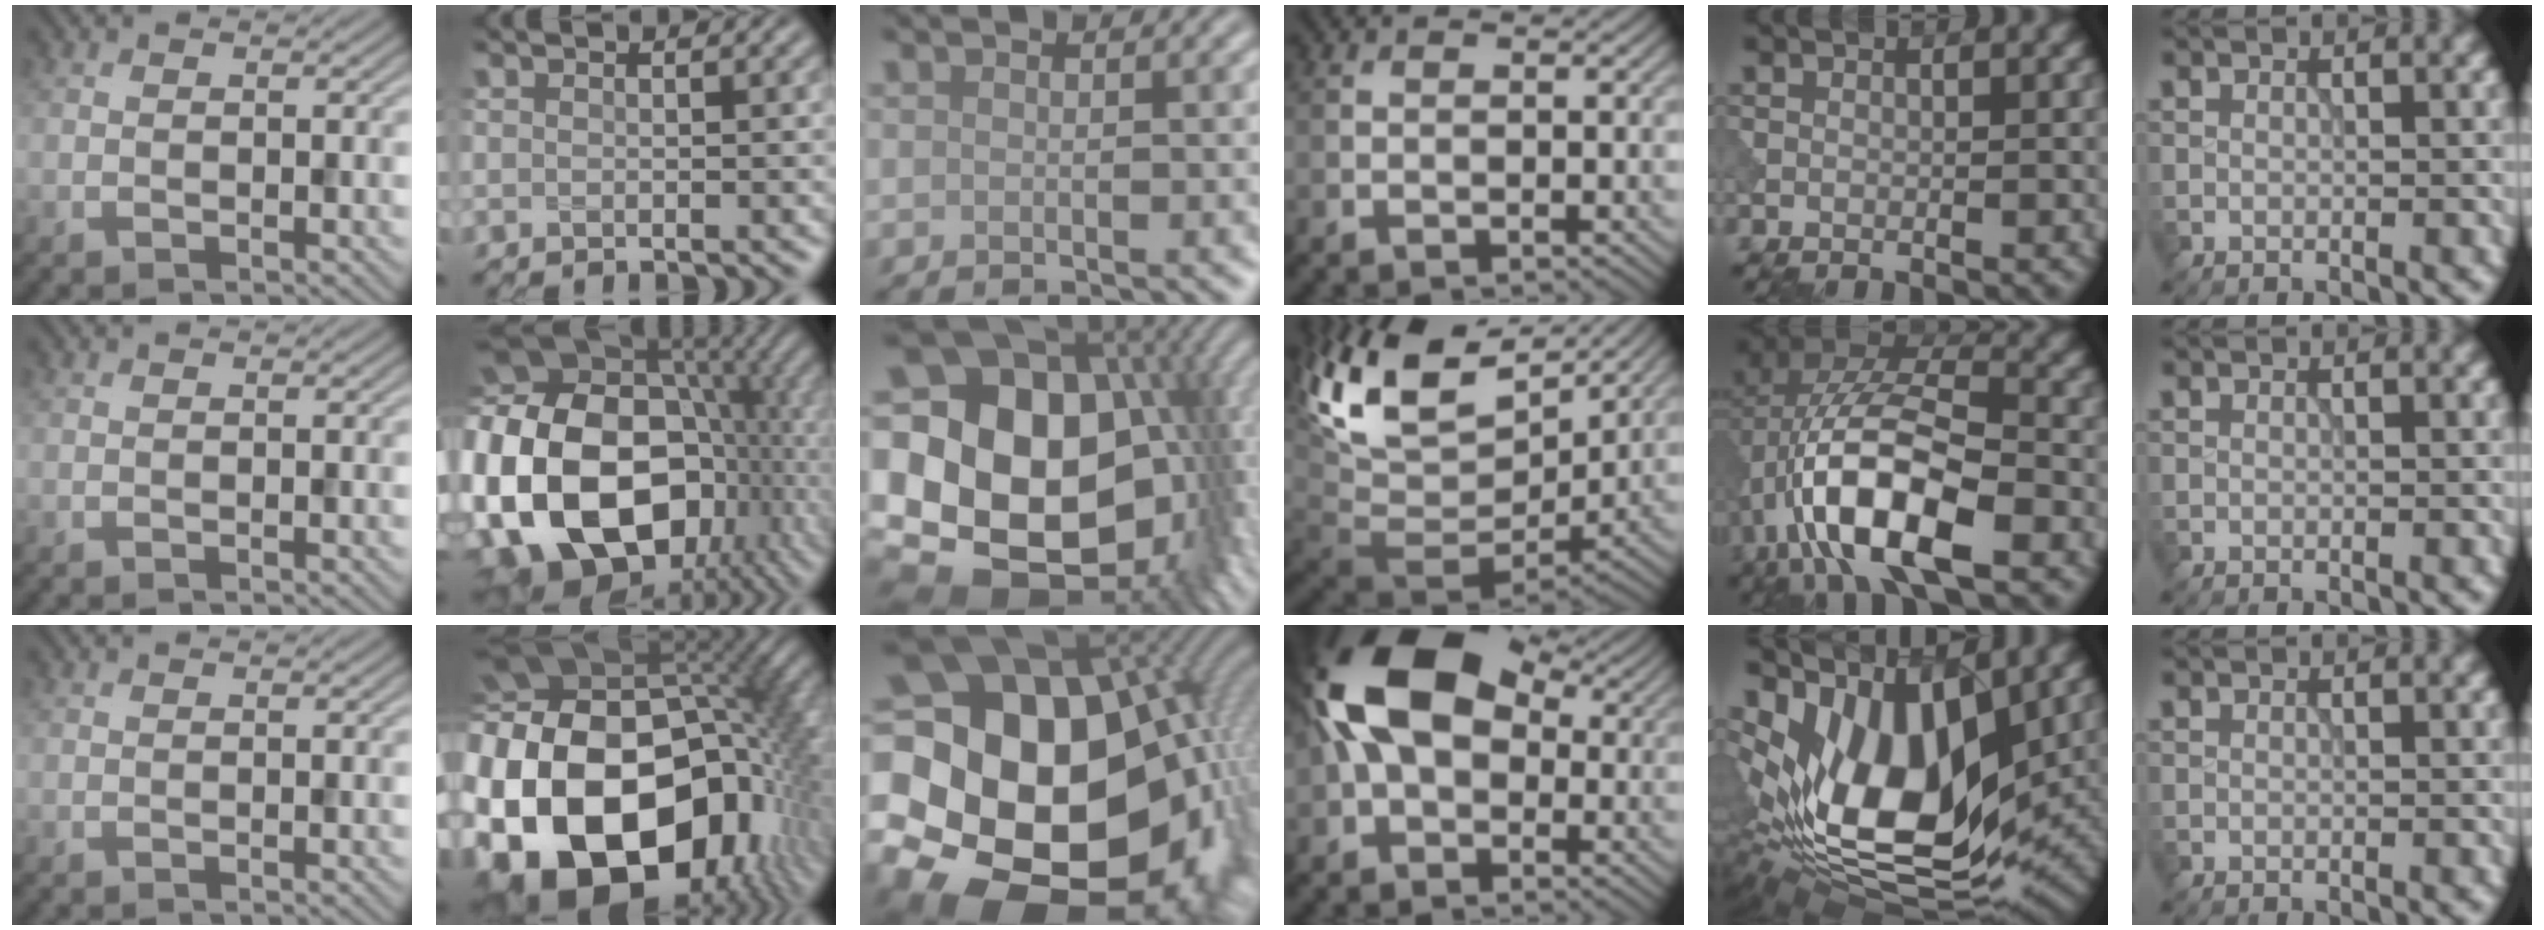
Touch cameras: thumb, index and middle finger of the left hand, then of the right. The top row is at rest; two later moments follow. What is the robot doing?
{"motion": "insert", "object": "peg toy"}